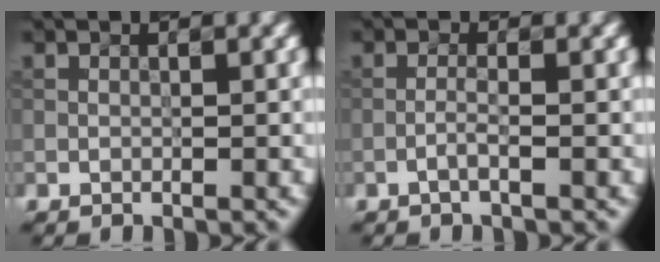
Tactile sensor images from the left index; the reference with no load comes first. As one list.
[{"total": 0.9, "force": [-0.7, -0.2, 0.6], "torque": [-0.019, 0.011, -0.012]}]